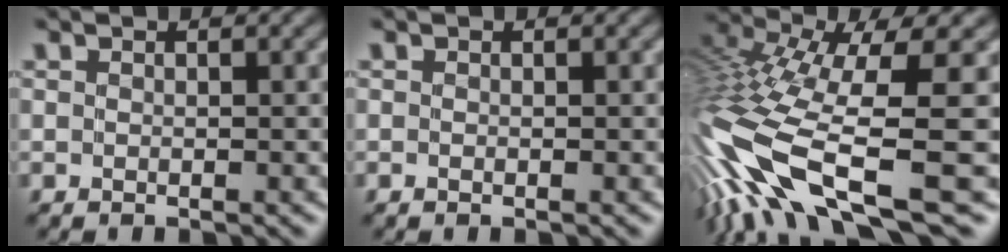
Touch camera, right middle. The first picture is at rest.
{"total": 0.0}
{"total": 13.2, "force": [-4.6, 3.8, 11.7], "torque": [-0.255, 0.002, -0.069]}